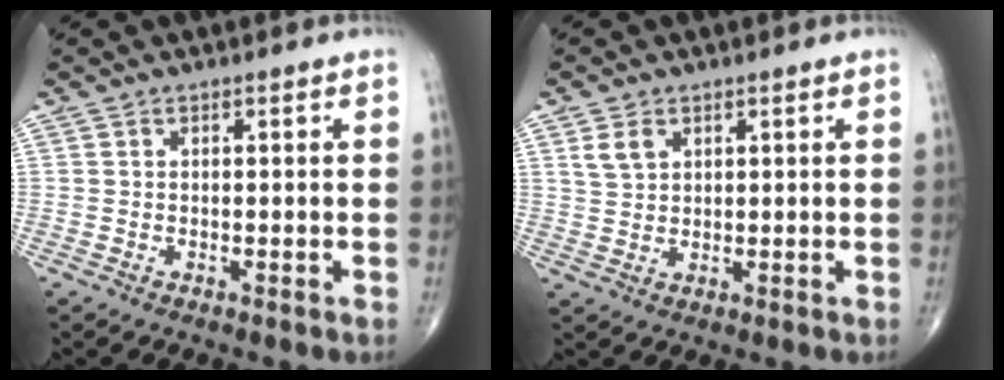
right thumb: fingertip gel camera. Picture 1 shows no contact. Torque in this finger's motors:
{"motor_torque": [-0.10, 0.11, 0.11, 0.04, 0.02]}